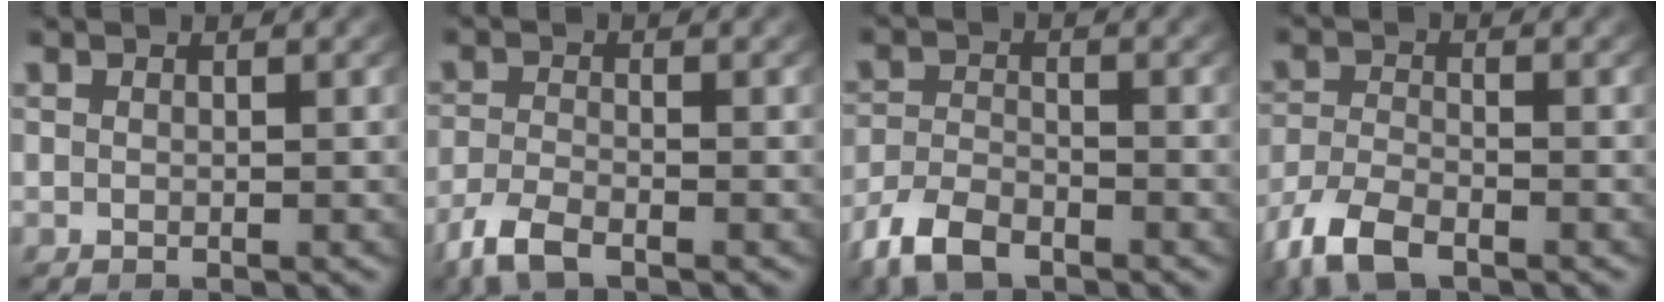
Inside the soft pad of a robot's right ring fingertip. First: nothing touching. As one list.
[{"total": 3.1, "force": [-2.3, 1.1, 1.7], "torque": [-0.040, -0.010, -0.040]}, {"total": 4.7, "force": [-3.4, 2.4, 2.1], "torque": [-0.045, -0.013, -0.055]}, {"total": 4.8, "force": [-3.3, 2.4, 2.6], "torque": [-0.066, -0.017, -0.050]}]